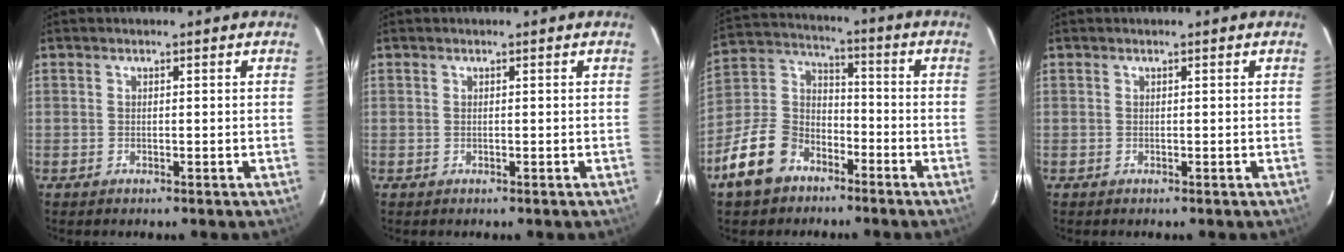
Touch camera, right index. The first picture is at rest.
{"total": 0.0}
{"total": 14.5, "force": [-8.7, 9.7, 6.3], "torque": [-0.156, 0.039, -0.150]}
{"total": 0.0}